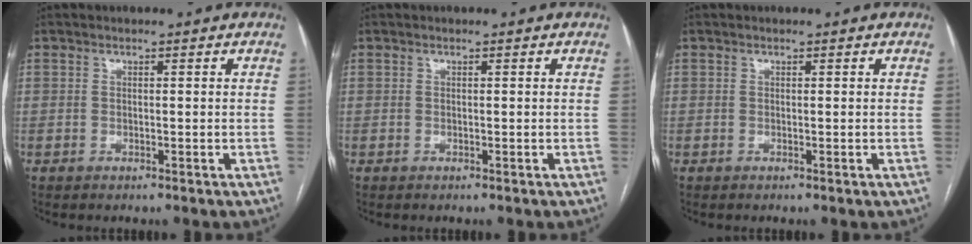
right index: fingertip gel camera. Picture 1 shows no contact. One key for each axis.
{"total": 0.0}
{"total": 0.0}